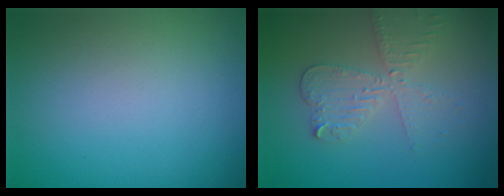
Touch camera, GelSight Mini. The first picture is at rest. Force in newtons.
{"total": 3.9, "press": 3.3, "slide": 2.1}